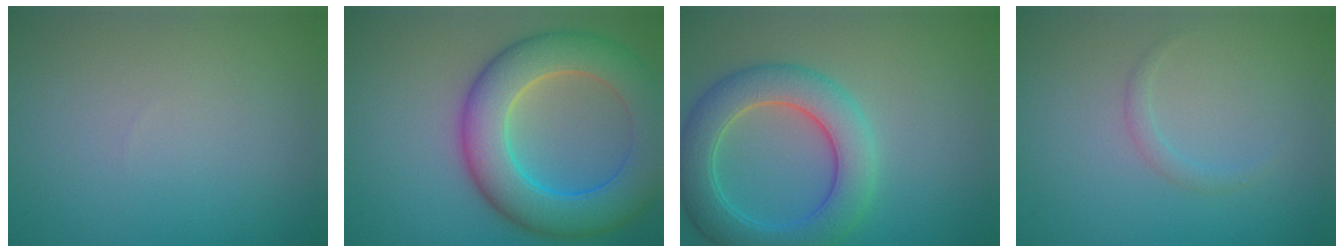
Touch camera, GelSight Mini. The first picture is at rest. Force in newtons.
{"total": 9.3, "press": 9.3, "slide": 0.3}
{"total": 6.4, "press": 6.4, "slide": 0.2}
{"total": 1.0, "press": 1.0, "slide": 0.0}